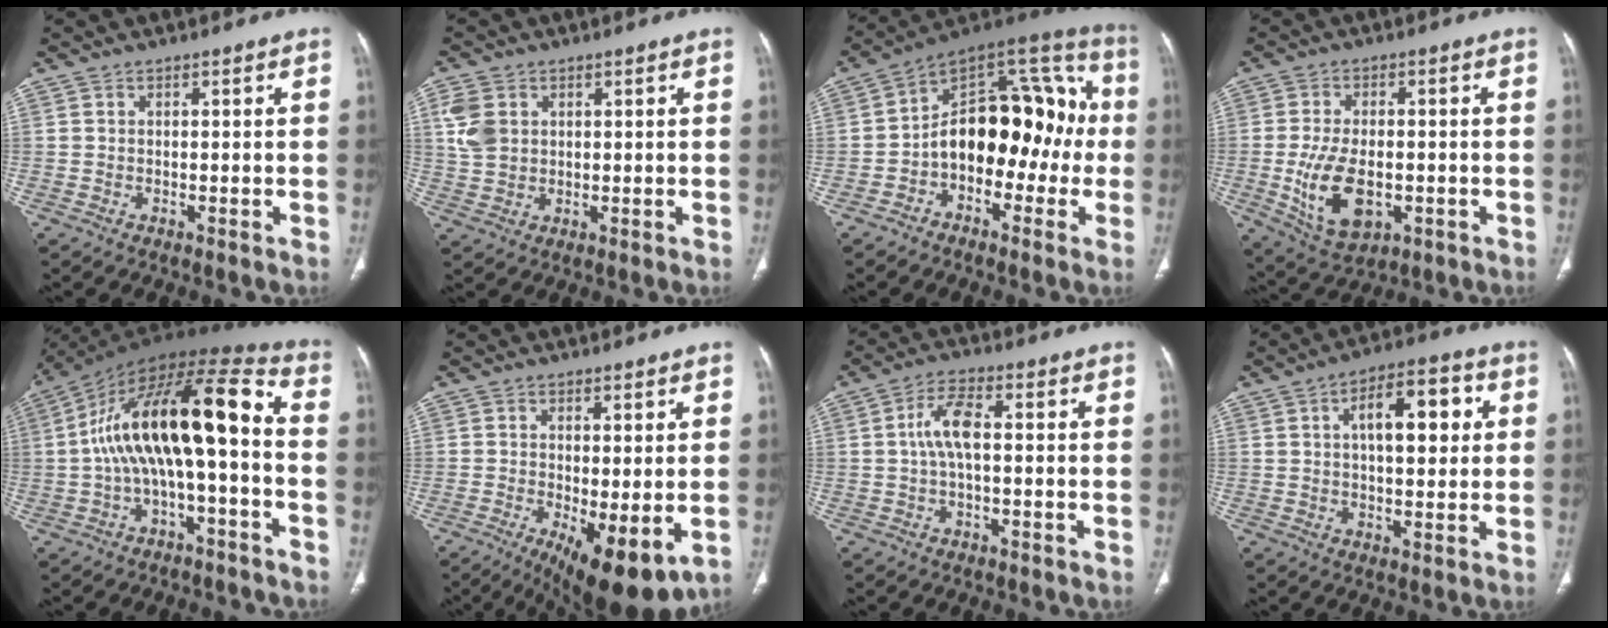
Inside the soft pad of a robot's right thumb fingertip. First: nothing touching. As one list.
[{"total": 6.2, "force": [1.9, 4.7, 3.6], "torque": [-0.068, -0.002, 0.043]}, {"total": 19.7, "force": [-2.4, 12.3, 15.2], "torque": [-0.171, 0.070, -0.047]}, {"total": 11.5, "force": [-2.3, 6.6, 9.2], "torque": [-0.166, -0.003, -0.025]}, {"total": 19.7, "force": [-1.5, 7.1, 18.3], "torque": [-0.321, 0.071, -0.026]}, {"total": 11.7, "force": [-3.5, 4.2, 10.4], "torque": [-0.156, -0.023, -0.040]}, {"total": 5.8, "force": [0.2, 2.3, 5.3], "torque": [-0.116, 0.016, -0.001]}, {"total": 11.9, "force": [2.9, 5.5, 10.1], "torque": [-0.129, 0.014, 0.040]}]